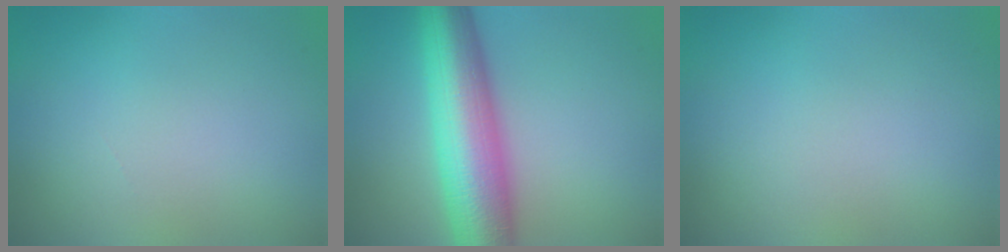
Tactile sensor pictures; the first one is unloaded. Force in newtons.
{"total": 10.3, "press": 10.3, "slide": 0.1}
{"total": 0.0}